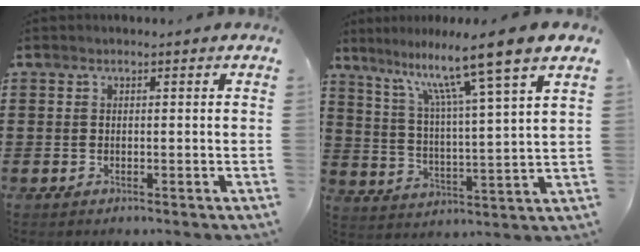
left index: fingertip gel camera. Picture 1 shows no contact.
{"total": 11.6, "force": [8.6, -0.5, 7.7], "torque": [-0.159, -0.046, 0.133]}